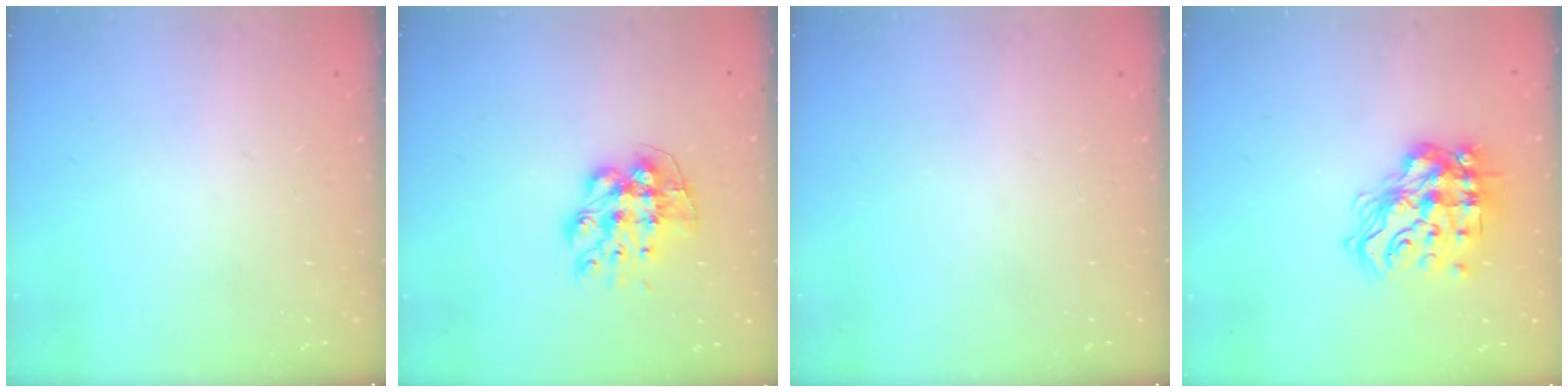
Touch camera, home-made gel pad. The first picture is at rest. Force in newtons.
{"total": 11.1, "press": 11.0, "slide": 1.0}
{"total": 0.0}
{"total": 17.4, "press": 17.4, "slide": 1.5}